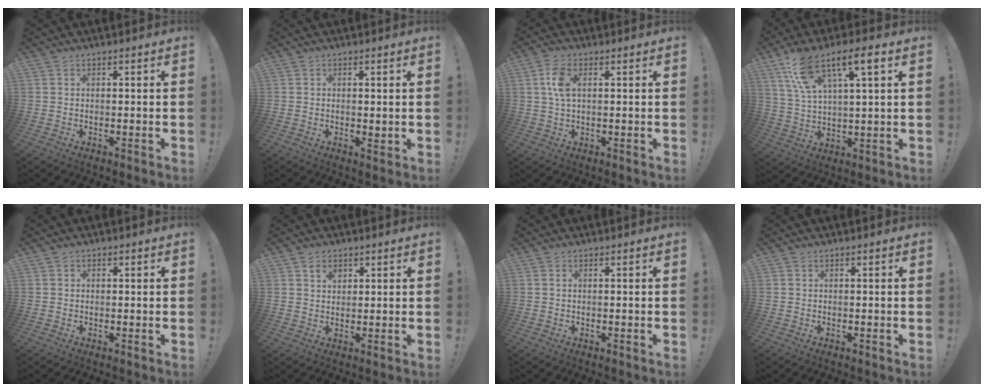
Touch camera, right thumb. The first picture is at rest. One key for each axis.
{"total": 0.7, "fx": 0.4, "fy": 0.4, "fz": 0.4, "tx": 0.000, "ty": -0.004, "tz": 0.006}
{"total": 6.3, "fx": 1.6, "fy": 3.2, "fz": 5.3, "tx": -0.096, "ty": 0.001, "tz": 0.026}
{"total": 12.8, "fx": 7.2, "fy": 4.3, "fz": 9.6, "tx": -0.177, "ty": -0.013, "tz": 0.127}
{"total": 0.8, "fx": 0.1, "fy": 0.7, "fz": 0.1, "tx": 0.001, "ty": 0.001, "tz": 0.001}
{"total": 3.2, "fx": 1.7, "fy": 2.3, "fz": 1.5, "tx": -0.017, "ty": -0.006, "tz": 0.027}
{"total": 0.6, "fx": 0.3, "fy": 0.2, "fz": 0.5, "tx": -0.013, "ty": 0.004, "tz": 0.005}
{"total": 0.0}